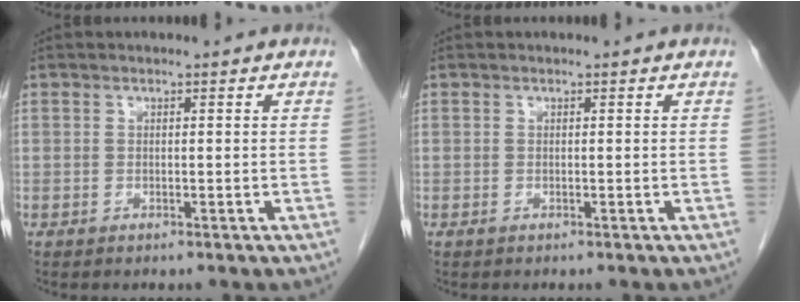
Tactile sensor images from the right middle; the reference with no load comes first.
{"total": 0.0}